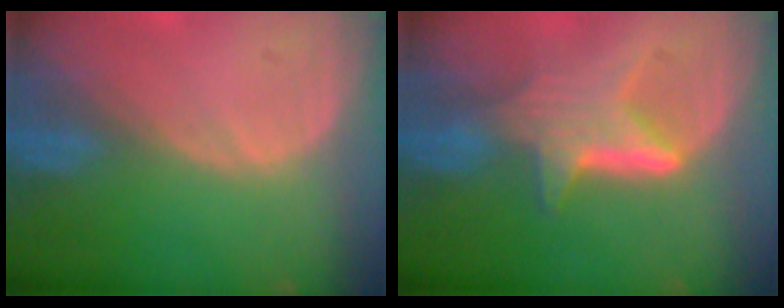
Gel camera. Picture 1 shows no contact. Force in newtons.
{"total": 6.4, "press": 6.0, "slide": 2.2}